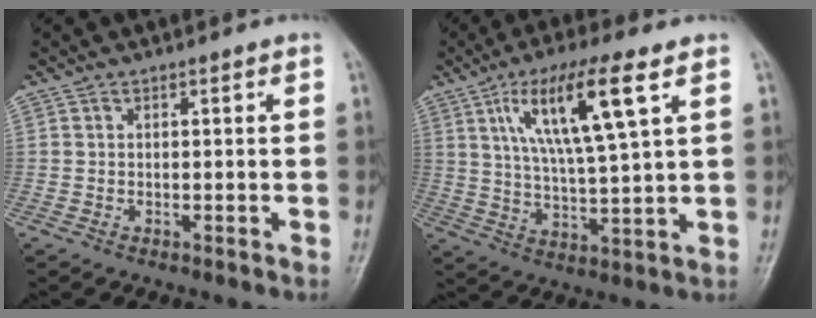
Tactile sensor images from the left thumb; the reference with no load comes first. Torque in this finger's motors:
{"motor_torque": [0.42, 0.50, 1.74, -0.68, 0.40]}